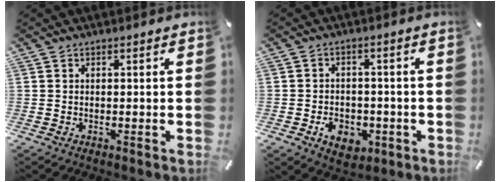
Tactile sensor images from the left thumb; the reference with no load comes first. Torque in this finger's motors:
{"motor_torque": [-0.14, 0.23, 0.26, 0.25, 0.03]}